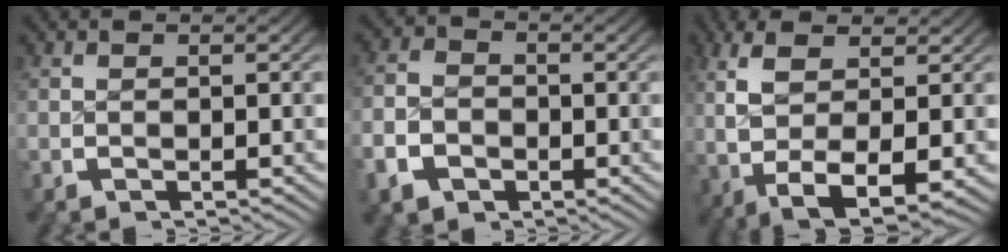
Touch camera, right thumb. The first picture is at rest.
{"total": 4.6, "force": [-1.7, 3.7, 2.2], "torque": [-0.045, -0.010, -0.026]}
{"total": 9.5, "force": [-0.9, 5.4, 7.7], "torque": [-0.186, -0.047, 0.018]}